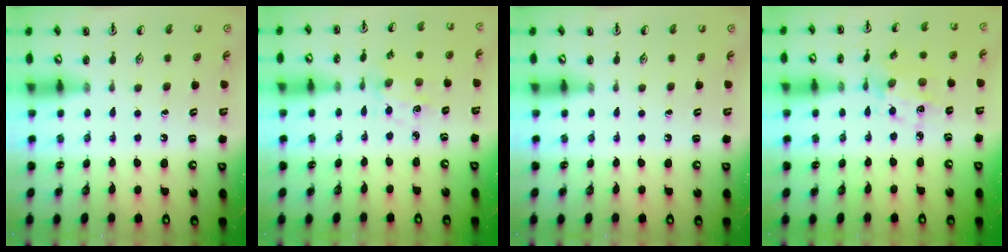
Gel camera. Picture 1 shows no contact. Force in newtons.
{"total": 1.5, "press": 1.4, "slide": 0.4}
{"total": 0.0}
{"total": 7.6, "press": 7.6, "slide": 0.5}